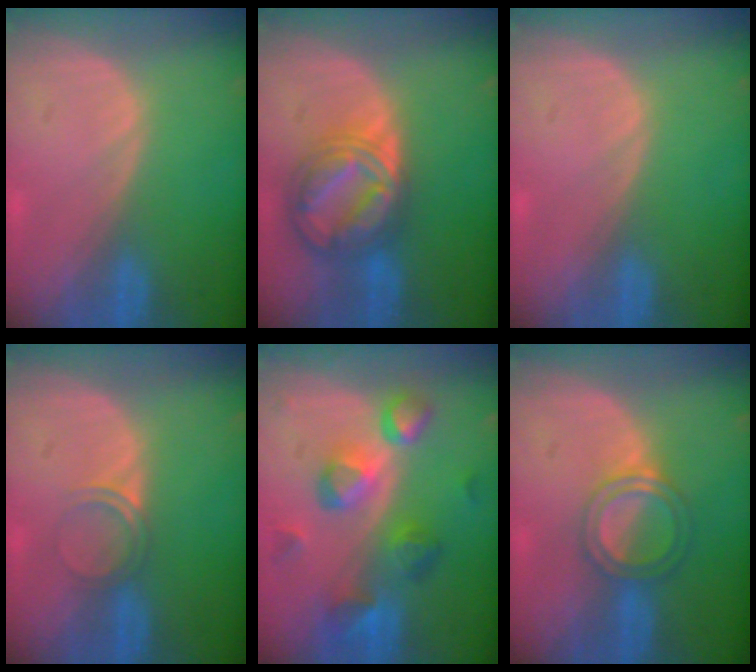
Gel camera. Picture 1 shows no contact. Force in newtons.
{"total": 9.0, "press": 9.0, "slide": 0.7}
{"total": 0.0}
{"total": 2.5, "press": 2.1, "slide": 1.2}
{"total": 9.4, "press": 8.3, "slide": 4.4}
{"total": 5.1, "press": 4.6, "slide": 2.1}